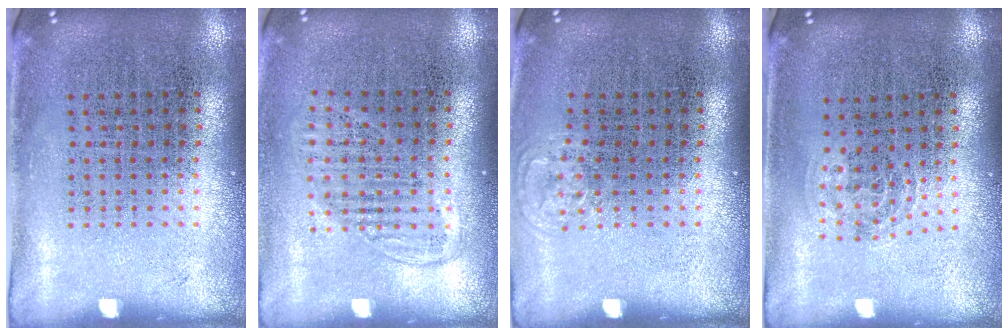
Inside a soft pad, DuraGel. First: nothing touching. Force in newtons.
{"total": 1.3, "press": 1.2, "slide": 0.6}
{"total": 0.5, "press": 0.5, "slide": 0.1}
{"total": 1.0, "press": 0.6, "slide": 0.8}